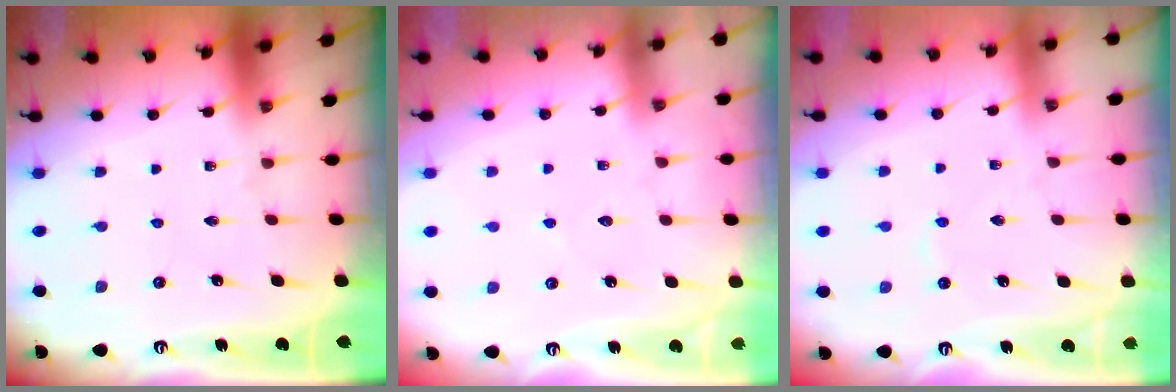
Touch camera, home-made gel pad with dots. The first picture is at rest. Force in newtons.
{"total": 4.0, "press": 3.9, "slide": 0.6}
{"total": 2.7, "press": 2.7, "slide": 0.4}